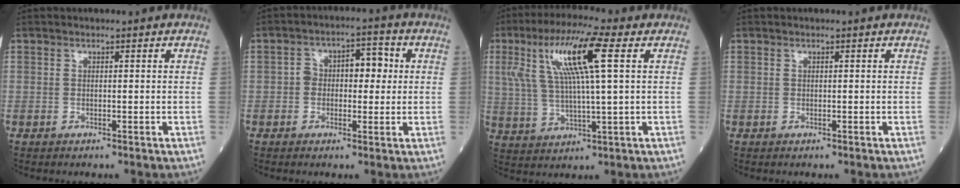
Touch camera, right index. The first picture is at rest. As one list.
[{"total": 6.6, "force": [0.6, 3.7, 5.5], "torque": [-0.081, 0.035, 0.009]}, {"total": 12.8, "force": [4.2, 1.0, 12.1], "torque": [-0.246, 0.020, 0.077]}, {"total": 0.0}]